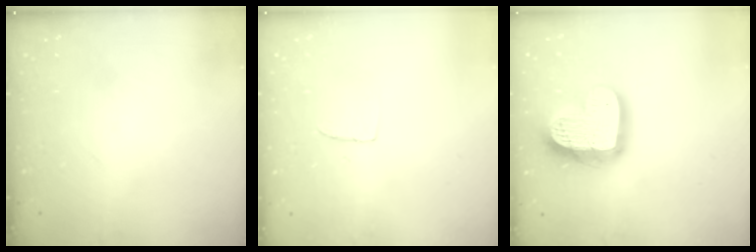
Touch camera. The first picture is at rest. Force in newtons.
{"total": 2.4, "press": 2.4, "slide": 0.1}
{"total": 17.9, "press": 17.8, "slide": 1.7}